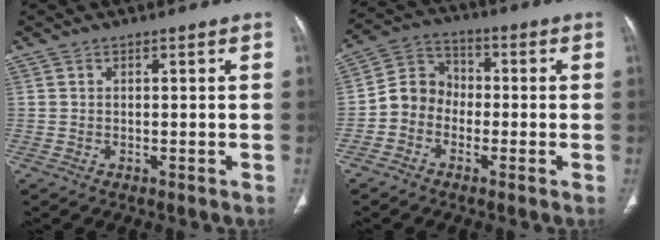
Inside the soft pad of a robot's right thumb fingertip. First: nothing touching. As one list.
[{"total": 7.2, "force": [-2.1, 6.2, 3.0], "torque": [-0.035, 0.034, -0.055]}]